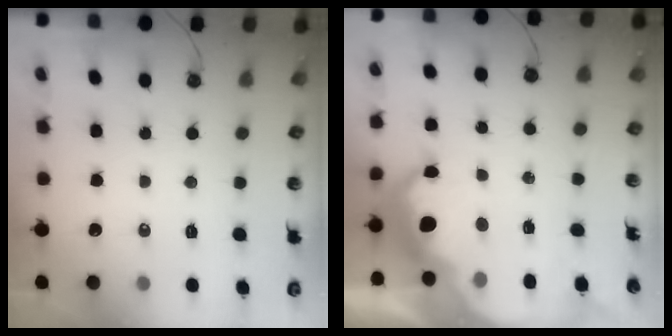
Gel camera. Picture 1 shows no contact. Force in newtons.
{"total": 11.2, "press": 11.2, "slide": 0.9}